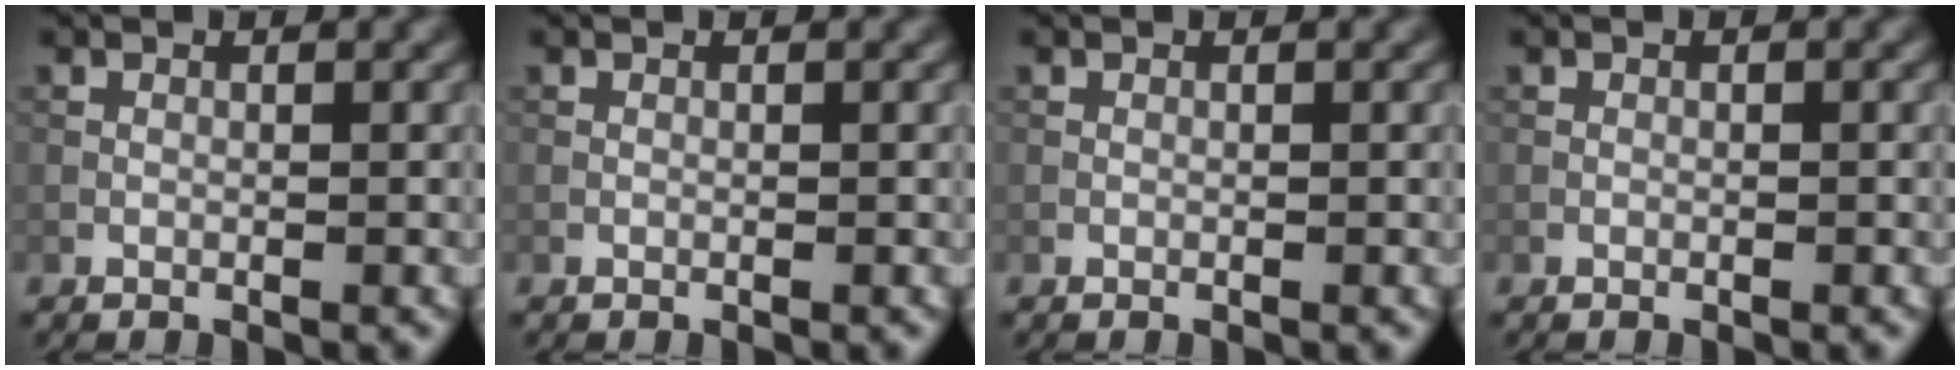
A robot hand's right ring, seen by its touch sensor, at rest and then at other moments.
{"total": 0.0}
{"total": 0.0}
{"total": 0.0}